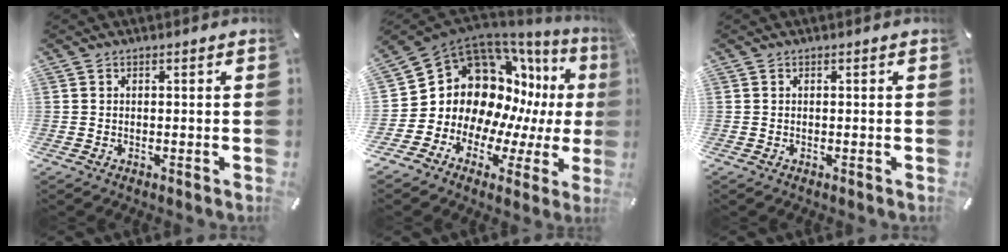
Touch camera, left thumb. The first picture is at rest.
{"total": 16.1, "force": [4.8, 13.4, 7.7], "torque": [-0.142, -0.083, 0.112]}
{"total": 0.0}